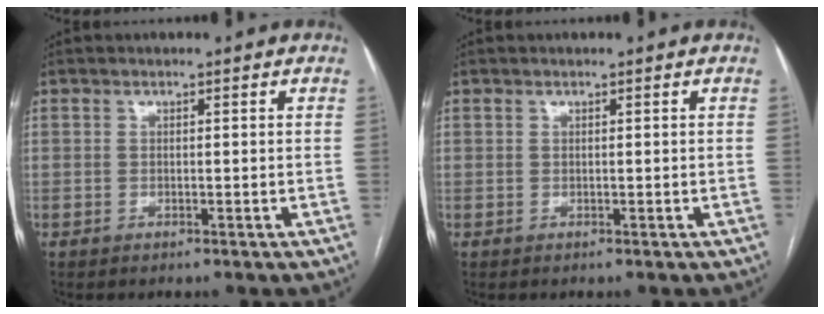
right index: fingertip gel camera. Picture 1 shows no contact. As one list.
[{"total": 0.0}]